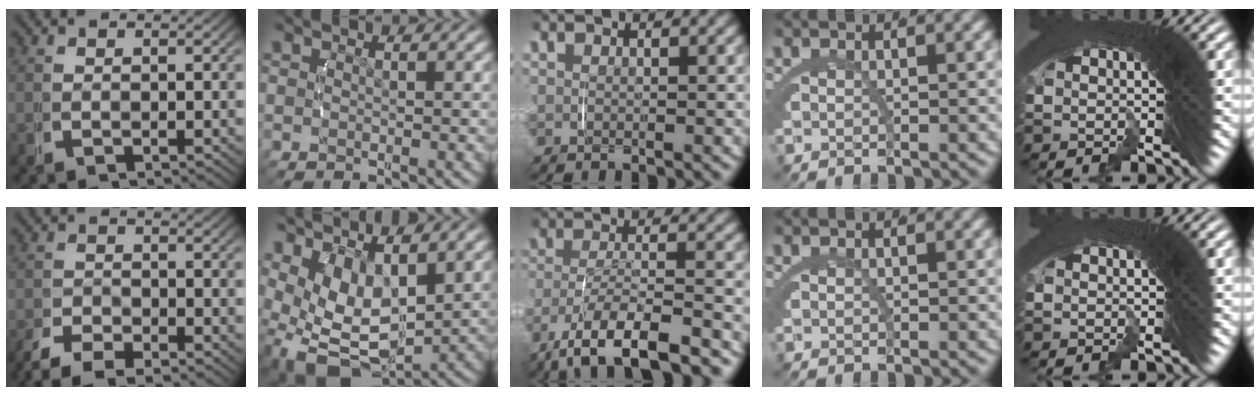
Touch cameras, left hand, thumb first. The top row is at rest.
{"thumb": {"total": 3.3, "force": [-2.8, 1.2, 1.3], "torque": [-0.018, -0.014, -0.050]}, "index": {"total": 10.7, "force": [-1.2, 7.9, 7.2], "torque": [-0.173, -0.059, 0.001]}, "middle": {"total": 8.6, "force": [-6.1, 2.6, 5.4], "torque": [-0.107, -0.021, -0.092]}}